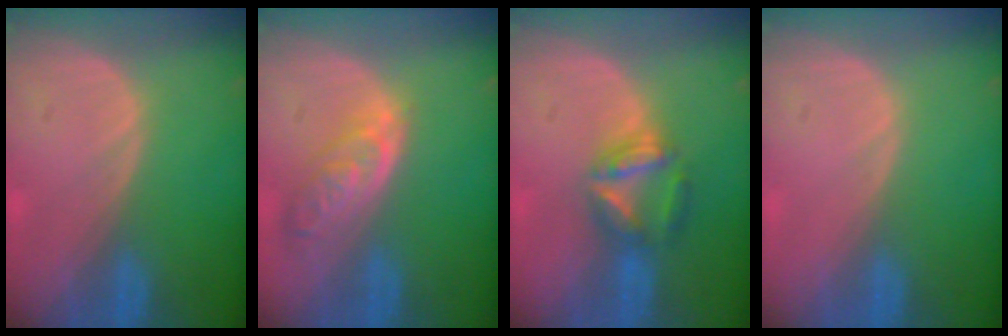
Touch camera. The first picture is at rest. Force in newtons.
{"total": 6.3, "press": 5.6, "slide": 2.8}
{"total": 5.6, "press": 5.6, "slide": 0.2}
{"total": 0.0}